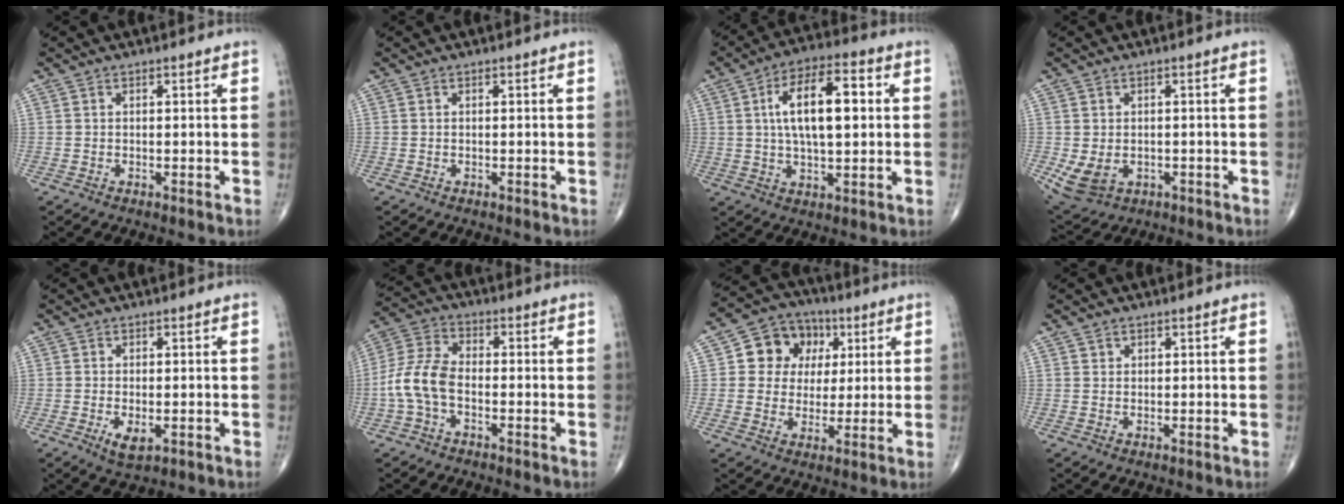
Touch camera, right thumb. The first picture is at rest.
{"total": 0.0}
{"total": 14.1, "force": [2.3, 6.1, 12.5], "torque": [-0.201, 0.014, 0.036]}
{"total": 6.2, "force": [-1.1, 4.5, 4.2], "torque": [-0.078, -0.004, -0.003]}
{"total": 3.6, "force": [-1.1, 1.7, 3.0], "torque": [-0.052, -0.008, -0.014]}
{"total": 8.6, "force": [-2.2, 5.0, 6.7], "torque": [-0.146, 0.028, -0.052]}
{"total": 11.1, "force": [3.0, 9.6, 4.8], "torque": [-0.027, 0.001, 0.043]}
{"total": 0.9, "force": [0.6, 0.8, 0.1], "torque": [0.009, -0.003, 0.007]}